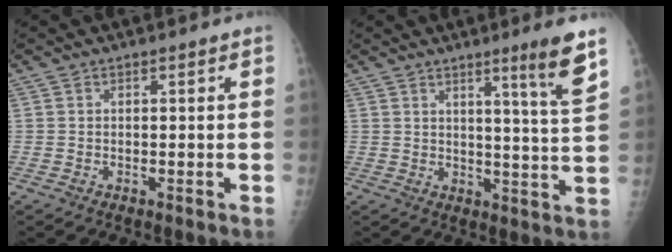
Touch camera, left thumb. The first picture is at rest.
{"total": 8.6, "force": [5.1, -0.7, 6.9], "torque": [-0.095, -0.041, 0.074]}